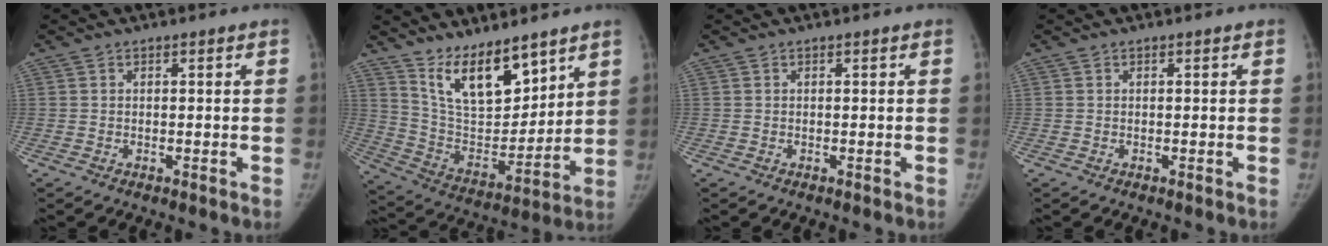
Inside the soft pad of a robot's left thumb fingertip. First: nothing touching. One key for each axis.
{"total": 15.4, "fx": 10.8, "fy": 6.3, "fz": 9.0, "tx": -0.107, "ty": -0.075, "tz": 0.212}
{"total": 0.0}
{"total": 0.0}